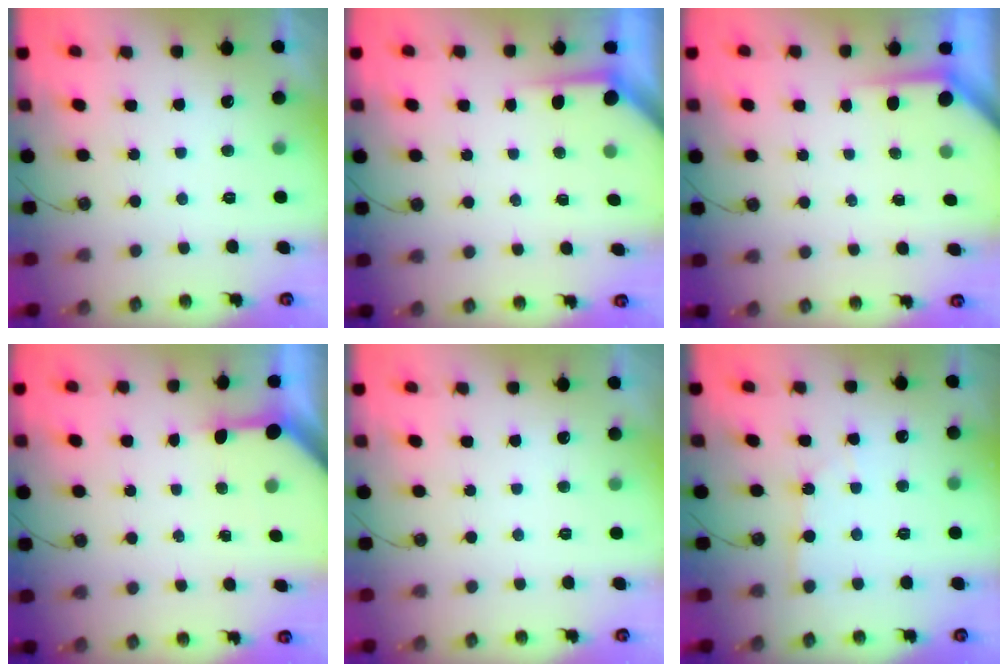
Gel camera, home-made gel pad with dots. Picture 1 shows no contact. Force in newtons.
{"total": 3.5, "press": 3.5, "slide": 0.3}
{"total": 3.6, "press": 3.6, "slide": 0.3}
{"total": 3.4, "press": 3.4, "slide": 0.4}
{"total": 0.0}
{"total": 3.1, "press": 3.1, "slide": 0.5}